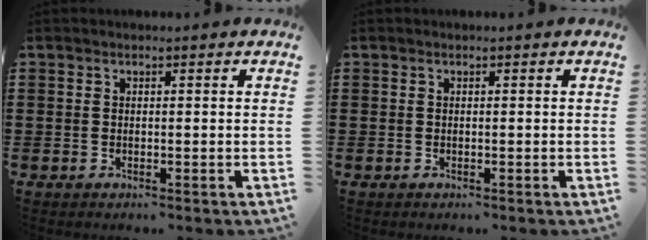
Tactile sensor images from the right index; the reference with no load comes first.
{"total": 0.0}